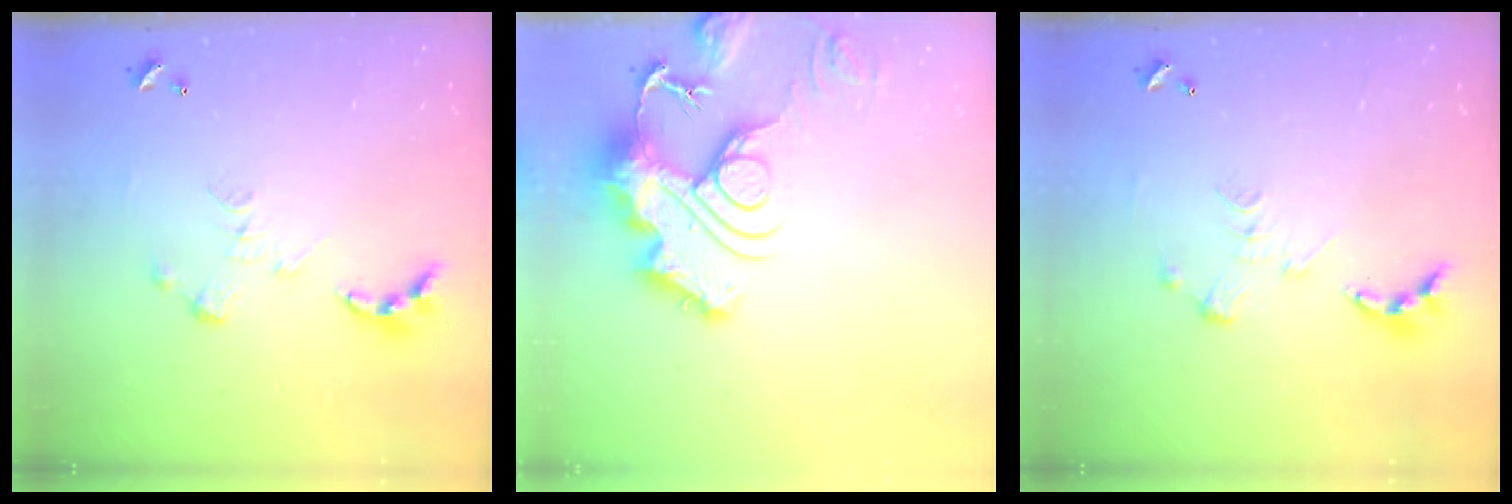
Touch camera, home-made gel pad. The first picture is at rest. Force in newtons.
{"total": 17.0, "press": 16.9, "slide": 1.8}
{"total": 0.0}